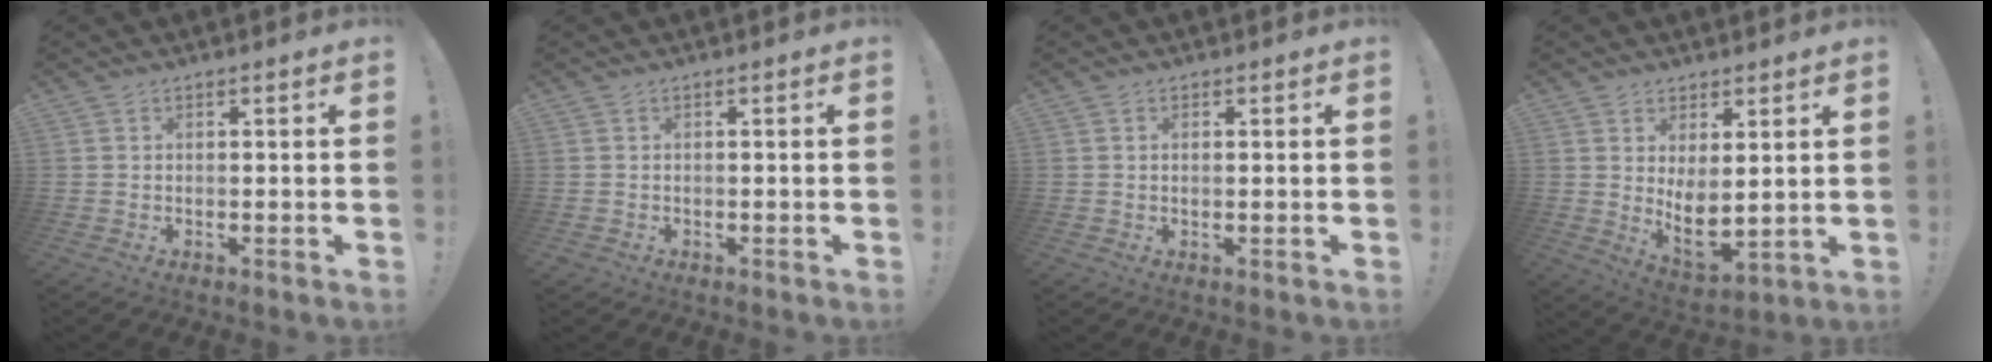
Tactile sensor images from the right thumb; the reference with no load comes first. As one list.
[{"total": 0.8, "force": [-0.5, 0.6, 0.0], "torque": [-0.003, 0.001, -0.007]}, {"total": 0.7, "force": [0.2, 0.1, 0.7], "torque": [-0.015, 0.001, 0.003]}, {"total": 7.9, "force": [2.6, 3.5, 6.5], "torque": [-0.088, -0.044, 0.055]}]